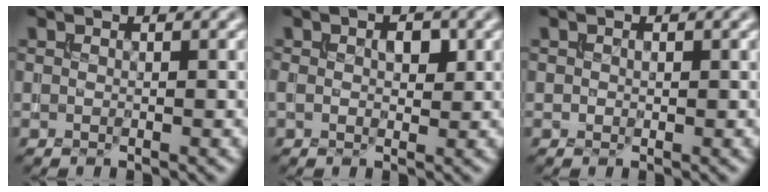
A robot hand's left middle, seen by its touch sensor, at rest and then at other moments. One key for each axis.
{"total": 2.5, "fx": 0.5, "fy": 1.5, "fz": 2.0, "tx": -0.036, "ty": 0.003, "tz": 0.006}
{"total": 0.6, "fx": 0.1, "fy": 0.5, "fz": 0.2, "tx": -0.003, "ty": -0.003, "tz": 0.000}